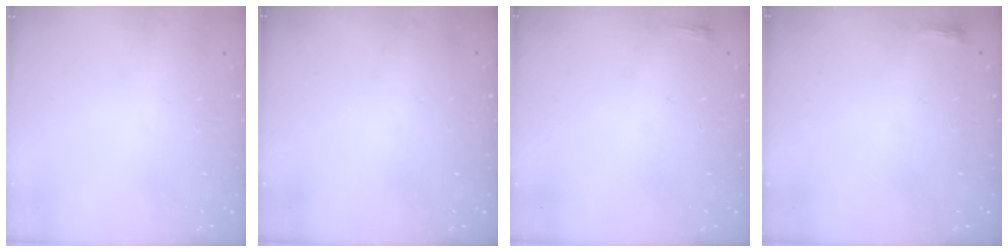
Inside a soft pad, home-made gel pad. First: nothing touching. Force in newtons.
{"total": 0.0}
{"total": 2.0, "press": 2.0, "slide": 0.5}
{"total": 2.6, "press": 2.5, "slide": 0.6}